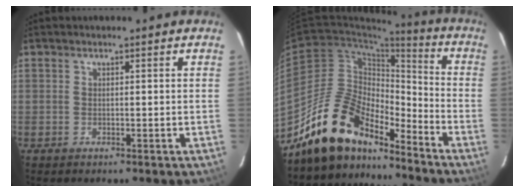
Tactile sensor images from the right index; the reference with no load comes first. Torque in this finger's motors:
{"motor_torque": [0.73, -0.76, 1.05, 0.21]}